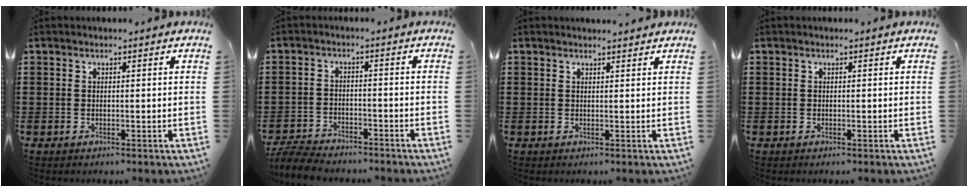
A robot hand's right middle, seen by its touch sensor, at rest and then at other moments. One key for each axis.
{"total": 5.5, "fx": -5.2, "fy": 1.0, "fz": 1.2, "tx": -0.034, "ty": 0.004, "tz": -0.107}
{"total": 0.5, "fx": 0.5, "fy": 0.0, "fz": 0.1, "tx": 0.004, "ty": -0.003, "tz": 0.009}
{"total": 0.0}